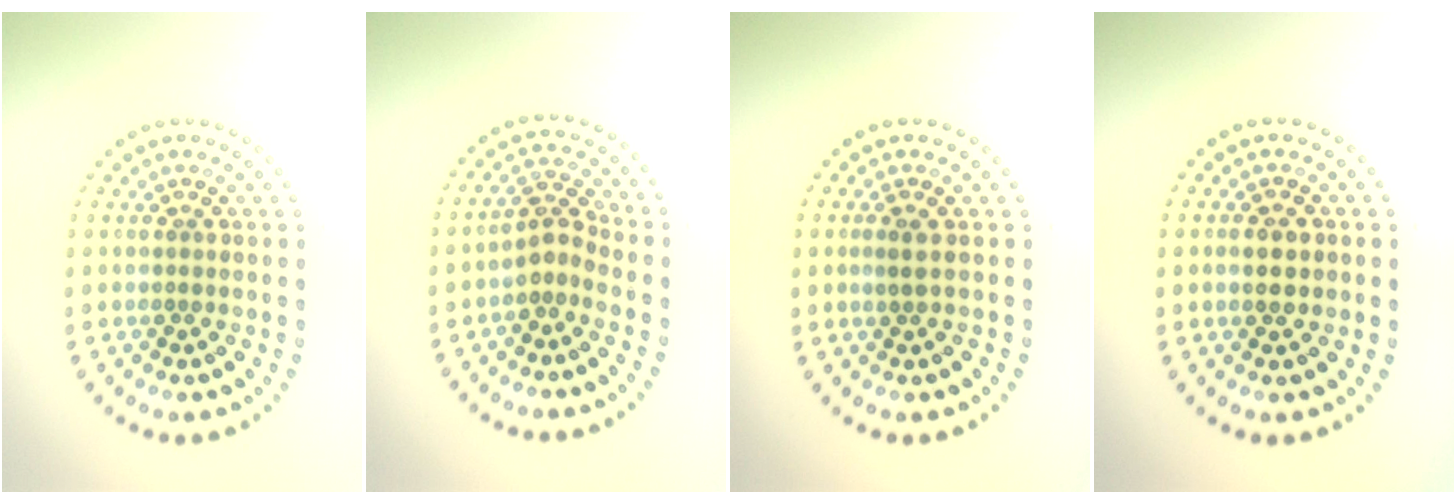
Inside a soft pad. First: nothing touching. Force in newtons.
{"total": 2.3, "press": 1.6, "slide": 1.6}
{"total": 0.9, "press": 0.8, "slide": 0.5}
{"total": 2.2, "press": 2.1, "slide": 0.1}